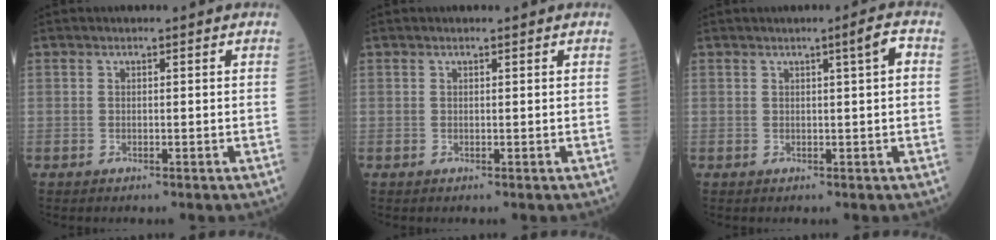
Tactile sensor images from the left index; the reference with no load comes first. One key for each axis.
{"total": 0.0}
{"total": 2.5, "fx": 0.6, "fy": -0.2, "fz": 2.4, "tx": -0.035, "ty": 0.006, "tz": 0.008}